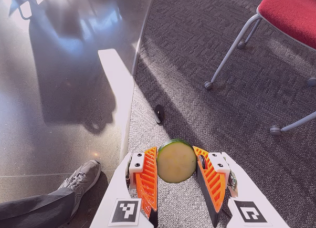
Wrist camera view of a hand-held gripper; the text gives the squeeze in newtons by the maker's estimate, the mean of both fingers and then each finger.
{"total": 8.3, "left": 8.5, "right": 8.2}